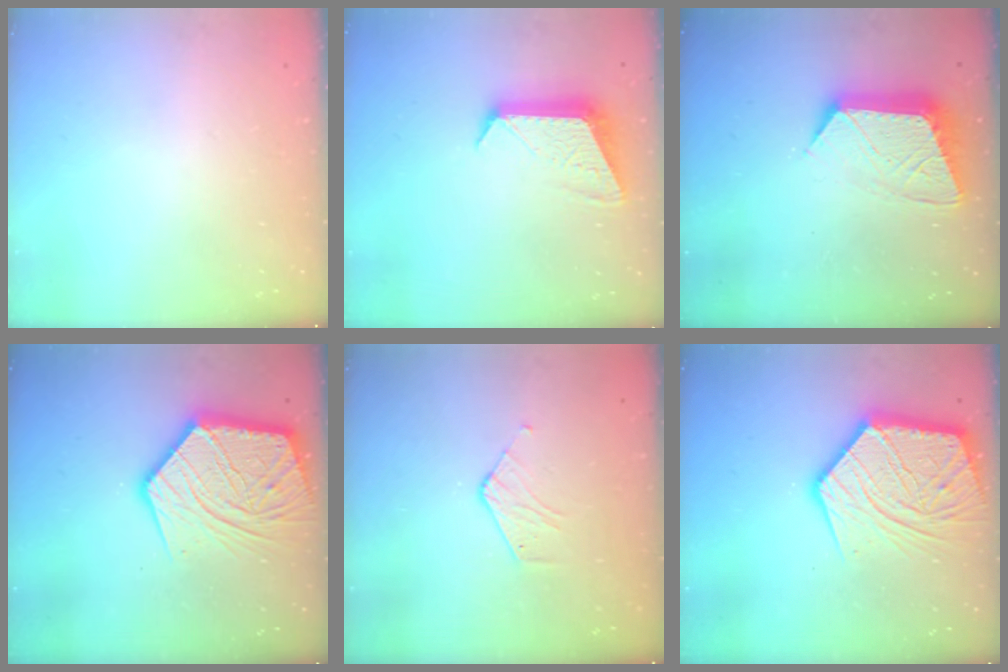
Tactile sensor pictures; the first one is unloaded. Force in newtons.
{"total": 11.8, "press": 11.7, "slide": 0.6}
{"total": 12.6, "press": 12.6, "slide": 1.0}
{"total": 21.3, "press": 21.2, "slide": 2.2}
{"total": 3.8, "press": 3.8, "slide": 0.3}
{"total": 21.3, "press": 21.2, "slide": 2.2}